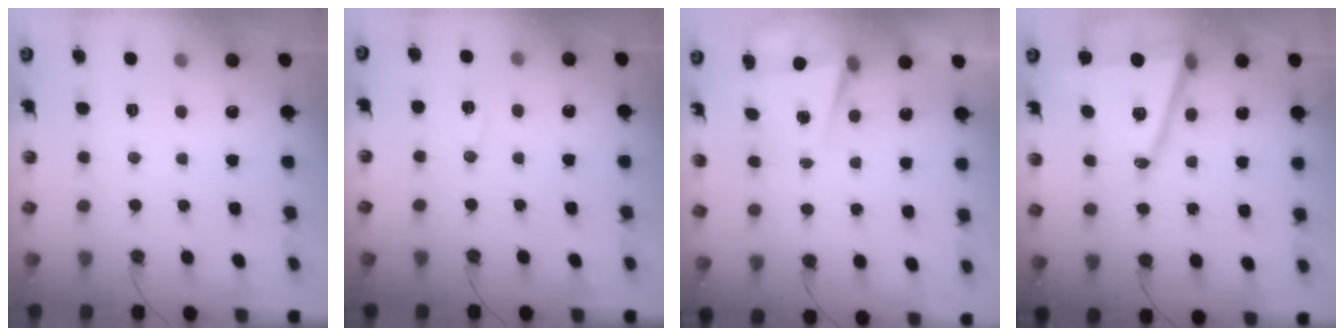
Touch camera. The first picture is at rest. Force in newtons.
{"total": 6.7, "press": 6.4, "slide": 2.1}
{"total": 4.5, "press": 3.4, "slide": 2.9}
{"total": 15.8, "press": 15.3, "slide": 3.8}